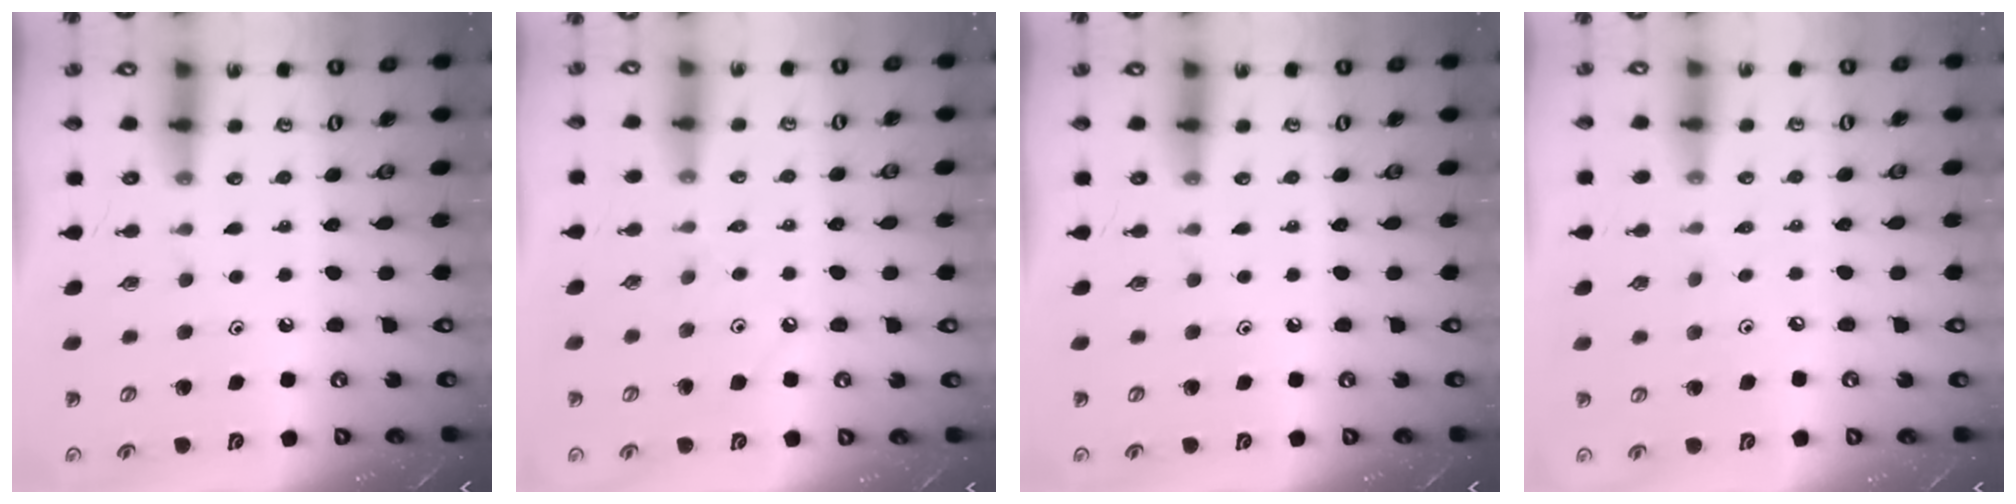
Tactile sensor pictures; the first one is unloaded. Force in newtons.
{"total": 2.6, "press": 2.6, "slide": 0.4}
{"total": 0.0}
{"total": 2.8, "press": 2.8, "slide": 0.5}